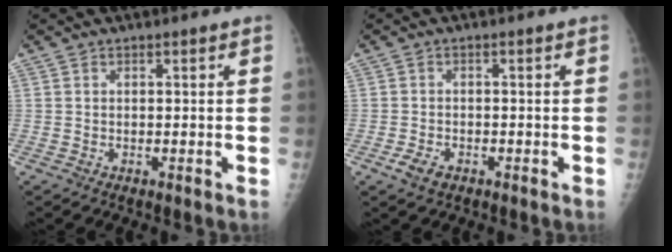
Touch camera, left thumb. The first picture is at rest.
{"total": 2.9, "force": [-1.5, 1.7, 1.7], "torque": [-0.035, 0.000, -0.026]}